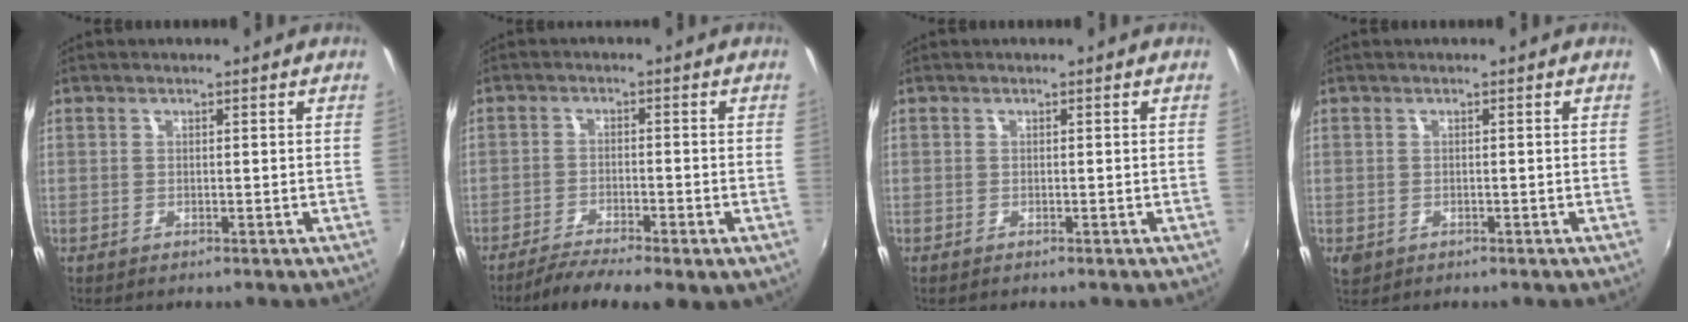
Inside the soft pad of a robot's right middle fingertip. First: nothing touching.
{"total": 8.3, "force": [-5.6, 1.8, 5.9], "torque": [-0.120, -0.020, -0.090]}
{"total": 0.0}
{"total": 2.1, "force": [-0.7, 1.6, 1.0], "torque": [-0.022, -0.005, -0.010]}